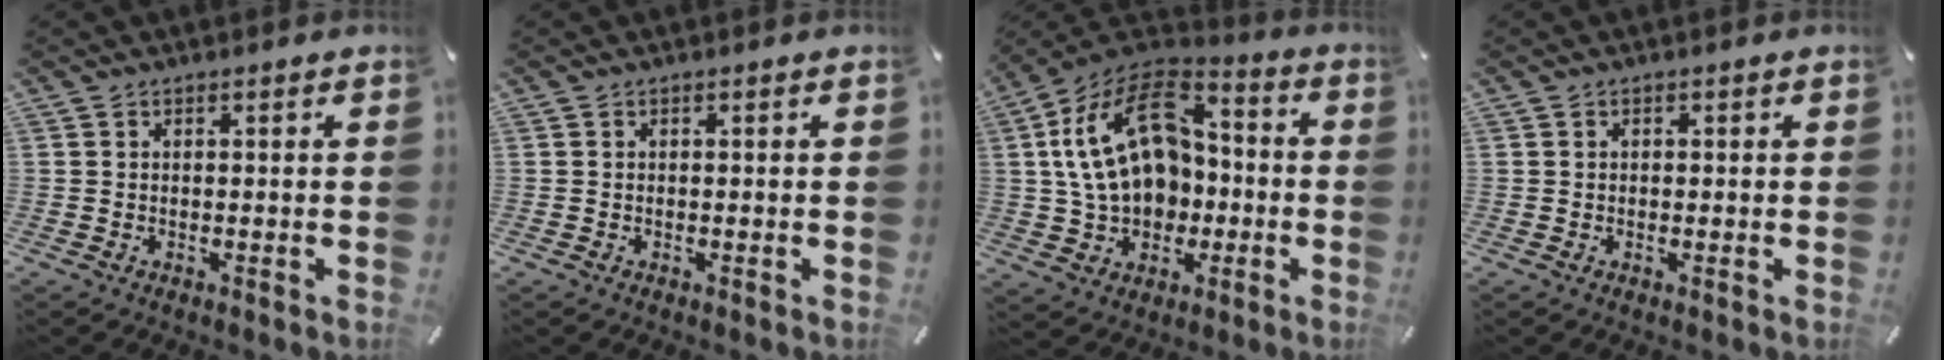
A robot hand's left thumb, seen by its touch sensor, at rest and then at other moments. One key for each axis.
{"total": 0.0}
{"total": 21.1, "fx": 1.4, "fy": 16.0, "fz": 13.8, "tx": -0.267, "ty": 0.007, "tz": 0.030}
{"total": 0.6, "fx": 0.0, "fy": 0.5, "fz": 0.3, "tx": -0.005, "ty": 0.003, "tz": -0.002}